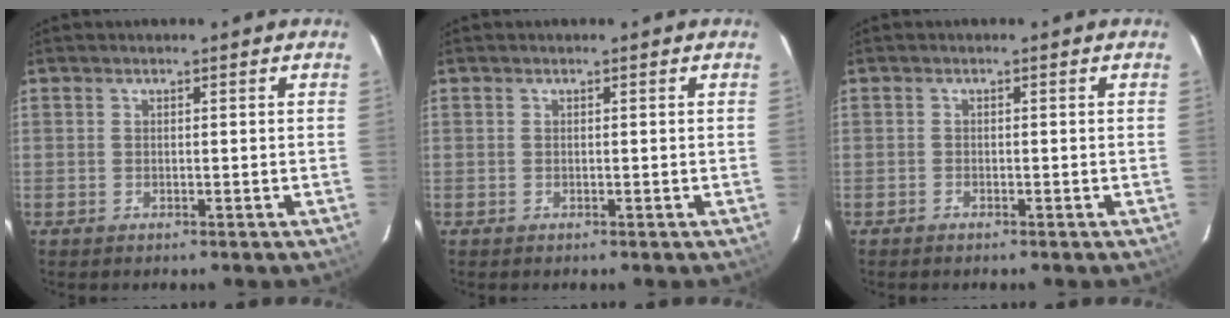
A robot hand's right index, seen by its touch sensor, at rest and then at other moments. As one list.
[{"total": 0.0}, {"total": 0.5, "force": [-0.5, 0.2, 0.1], "torque": [-0.002, 0.002, -0.012]}]